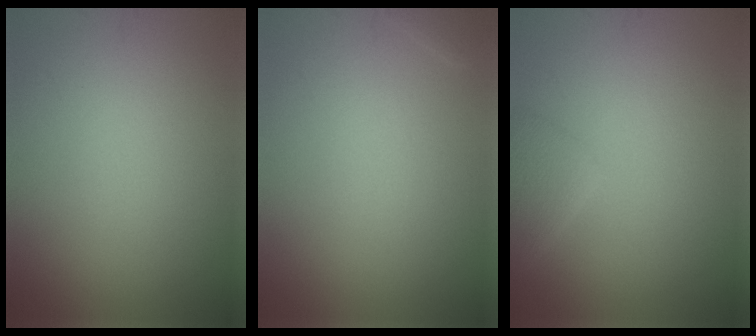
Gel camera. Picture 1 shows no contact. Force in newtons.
{"total": 0.5, "press": 0.5, "slide": 0.1}
{"total": 1.9, "press": 1.9, "slide": 0.2}